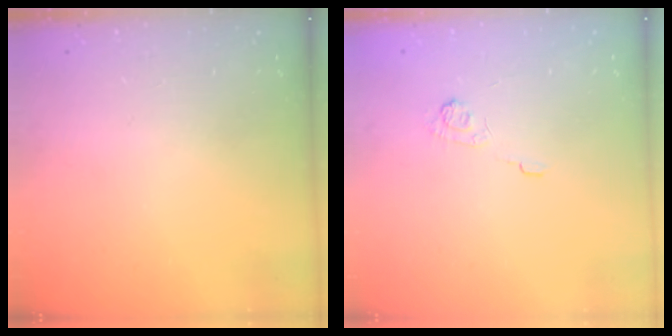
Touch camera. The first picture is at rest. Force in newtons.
{"total": 2.5, "press": 2.1, "slide": 1.4}